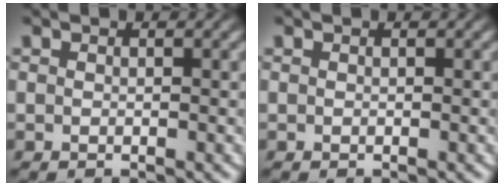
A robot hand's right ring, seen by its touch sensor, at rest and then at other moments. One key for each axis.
{"total": 0.0}